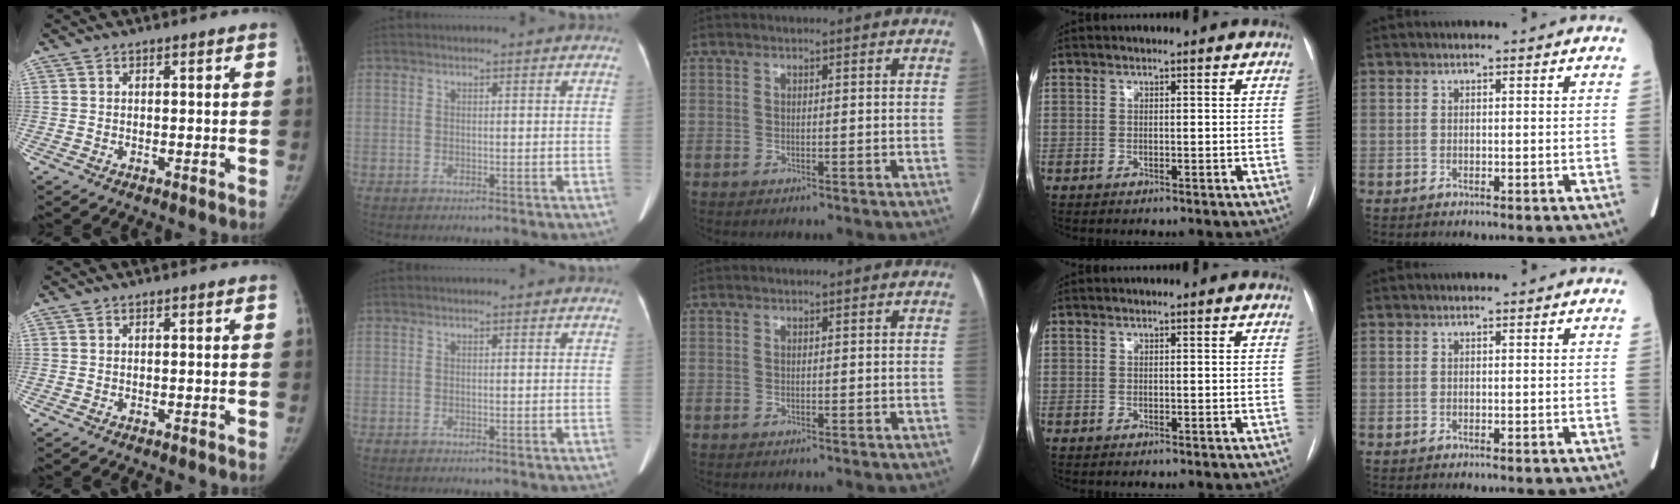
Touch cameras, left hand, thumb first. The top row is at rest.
{}